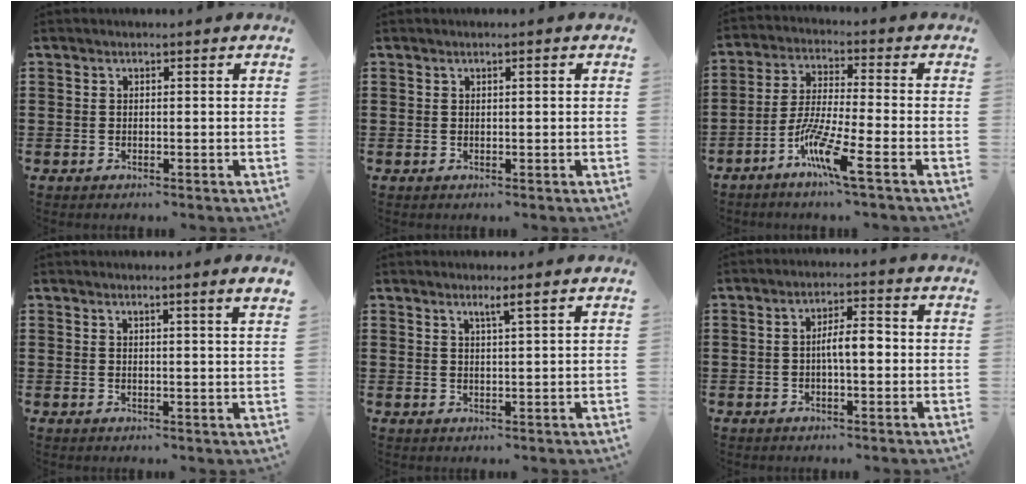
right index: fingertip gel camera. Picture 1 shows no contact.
{"total": 0.6, "force": [0.2, 0.0, 0.5], "torque": [-0.009, 0.000, 0.004]}
{"total": 9.2, "force": [-5.3, 0.4, 7.5], "torque": [-0.163, -0.013, -0.103]}
{"total": 1.9, "force": [1.5, -0.7, 0.9], "torque": [-0.016, -0.006, 0.027]}
{"total": 2.1, "force": [1.4, -0.4, 1.5], "torque": [-0.028, -0.004, 0.024]}
{"total": 4.7, "force": [-0.4, 1.4, 4.5], "torque": [-0.079, 0.008, -0.010]}